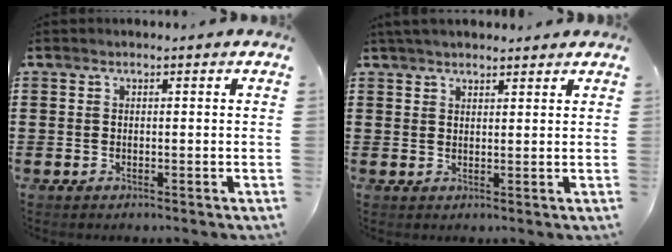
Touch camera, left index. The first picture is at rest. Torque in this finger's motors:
{"motor_torque": [2.14, 0.00, 0.32, 0.13]}